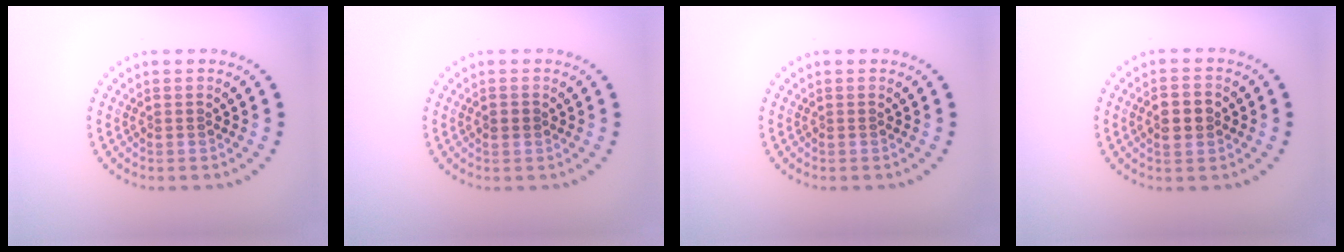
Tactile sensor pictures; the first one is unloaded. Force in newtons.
{"total": 1.1, "press": 1.1, "slide": 0.1}
{"total": 0.0}
{"total": 2.8, "press": 2.8, "slide": 0.2}